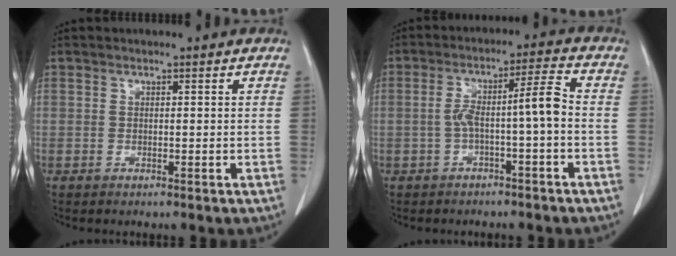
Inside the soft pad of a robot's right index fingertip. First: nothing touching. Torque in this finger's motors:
{"motor_torque": [0.58, -0.34, 0.33, 0.04]}